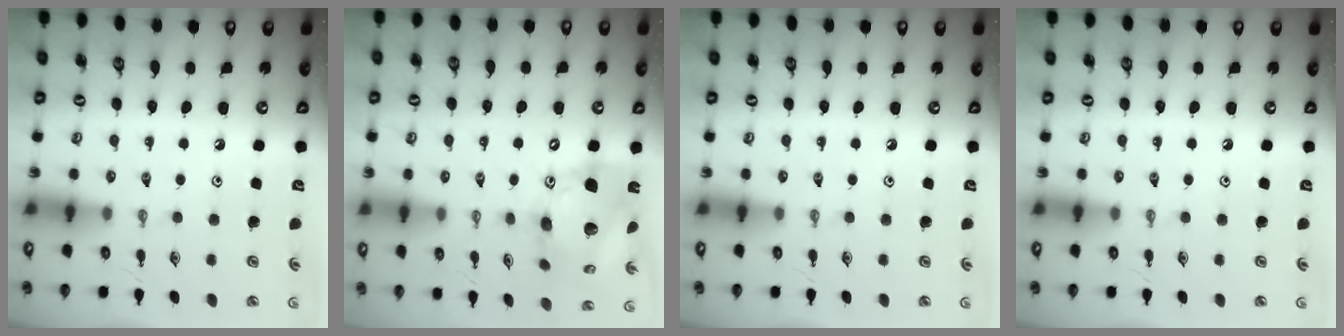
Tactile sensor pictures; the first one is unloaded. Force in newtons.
{"total": 19.3, "press": 19.0, "slide": 2.9}
{"total": 0.0}
{"total": 0.0}